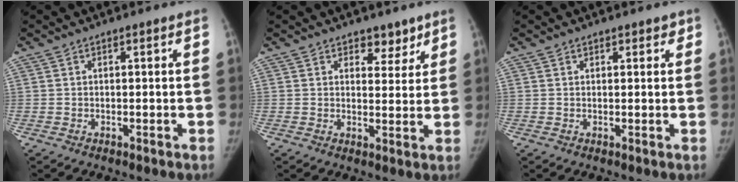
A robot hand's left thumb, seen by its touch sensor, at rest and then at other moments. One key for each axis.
{"total": 4.4, "fx": 3.2, "fy": 2.7, "fz": 1.5, "tx": 0.012, "ty": -0.020, "tz": 0.047}
{"total": 1.4, "fx": 1.0, "fy": 0.9, "fz": 0.2, "tx": 0.018, "ty": -0.005, "tz": 0.008}